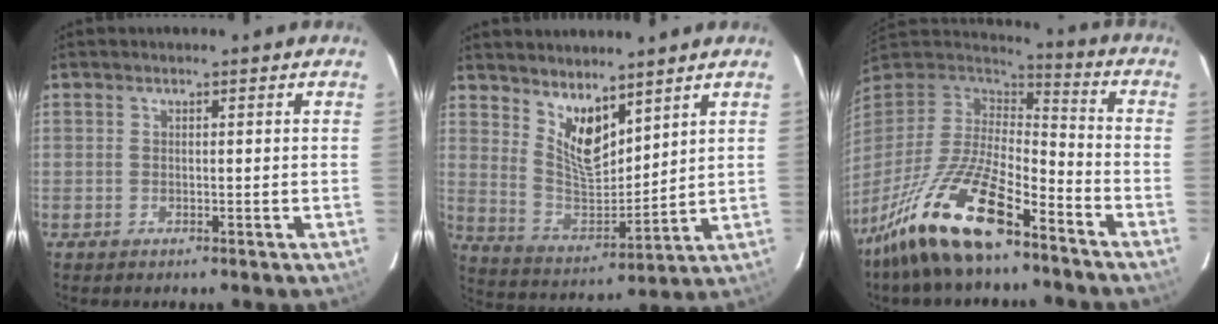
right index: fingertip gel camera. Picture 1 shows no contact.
{"total": 9.6, "force": [6.4, 3.7, 6.1], "torque": [-0.105, -0.013, 0.131]}
{"total": 20.0, "force": [-13.6, 6.1, 13.4], "torque": [-0.272, -0.030, -0.250]}